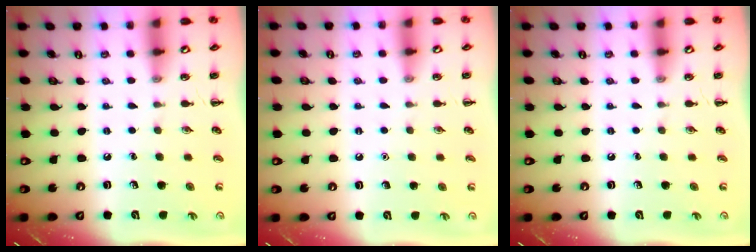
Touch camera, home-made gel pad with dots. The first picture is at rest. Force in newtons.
{"total": 1.6, "press": 1.6, "slide": 0.1}
{"total": 0.0}